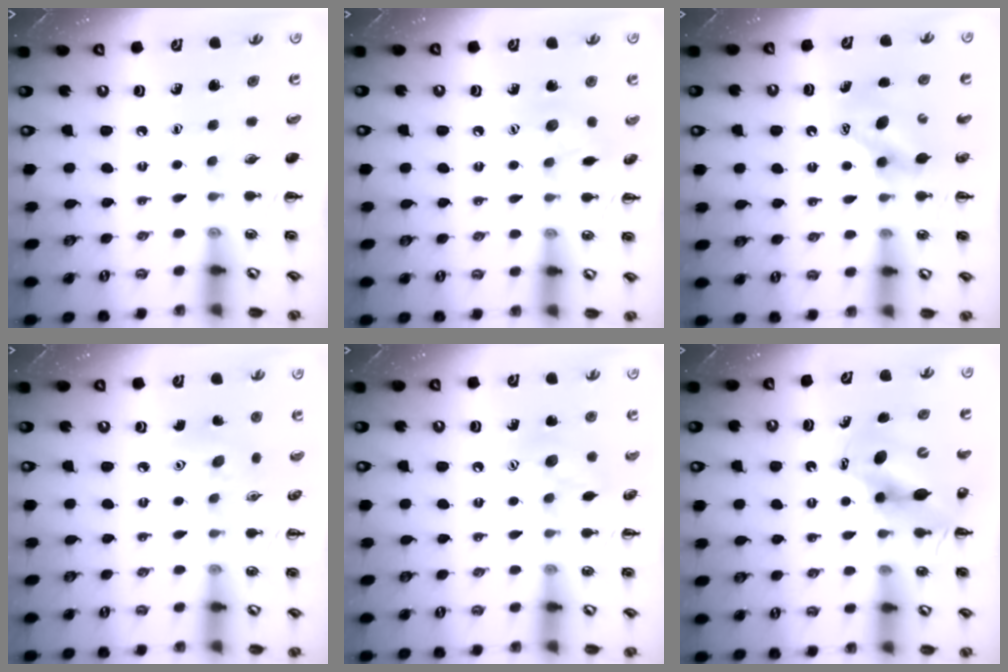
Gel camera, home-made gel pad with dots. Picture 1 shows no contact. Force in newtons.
{"total": 7.5, "press": 7.4, "slide": 1.1}
{"total": 7.6, "press": 7.6, "slide": 1.0}
{"total": 5.6, "press": 5.5, "slide": 1.0}
{"total": 10.0, "press": 9.9, "slide": 1.7}
{"total": 10.5, "press": 10.1, "slide": 2.8}